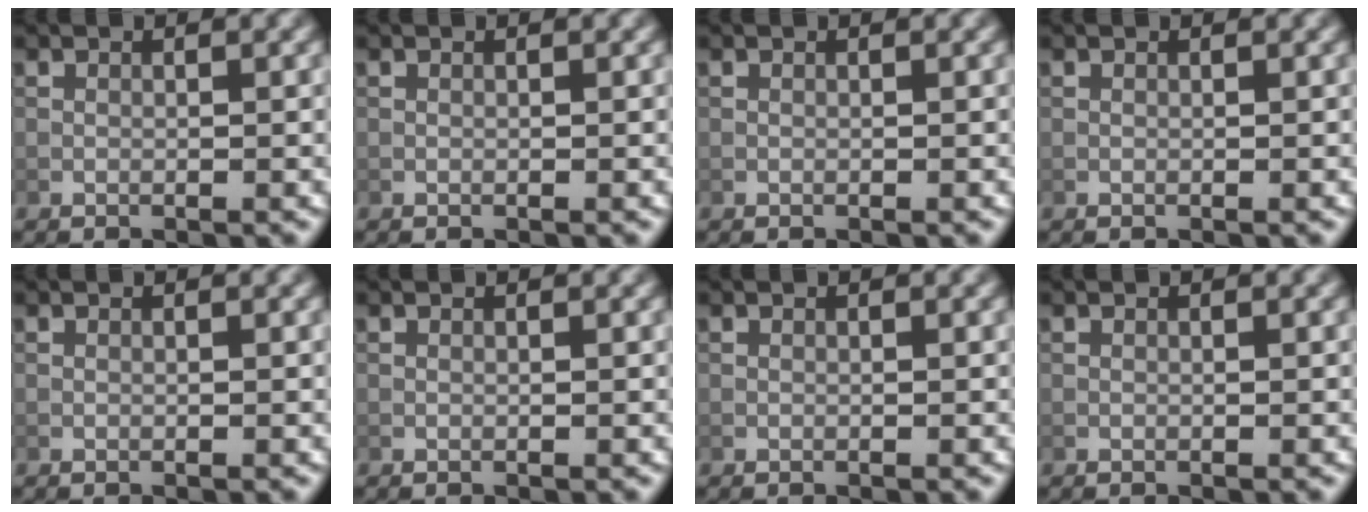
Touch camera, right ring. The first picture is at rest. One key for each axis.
{"total": 0.0}
{"total": 0.0}
{"total": 0.0}
{"total": 0.0}
{"total": 0.0}
{"total": 0.0}
{"total": 0.0}